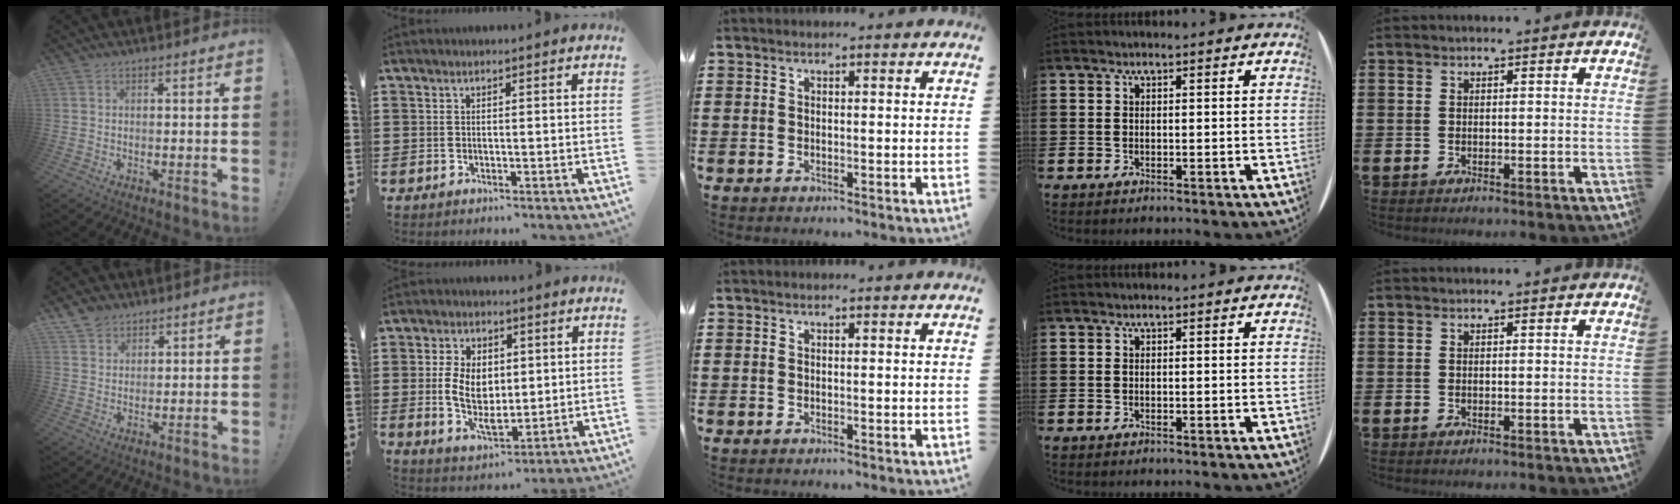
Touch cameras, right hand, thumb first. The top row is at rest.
{"thumb": {"total": 4.9, "force": [3.9, 3.0, 0.5], "torque": [-0.007, -0.024, 0.073]}, "index": {"total": 7.5, "force": [0.6, 4.9, 5.6], "torque": [-0.121, 0.008, 0.007]}}